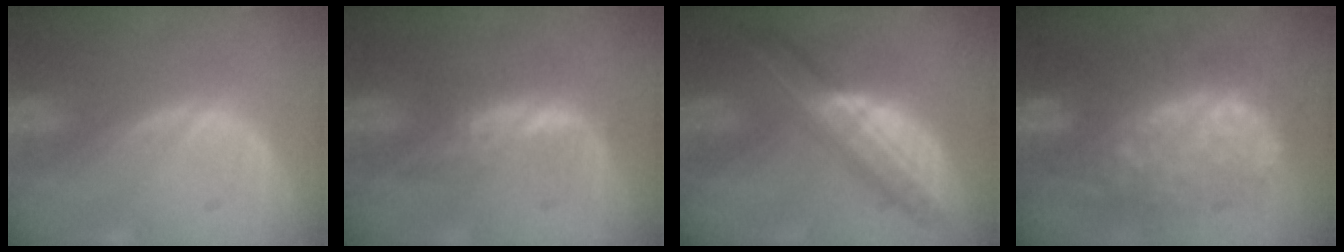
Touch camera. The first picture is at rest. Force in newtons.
{"total": 3.4, "press": 3.4, "slide": 0.2}
{"total": 8.1, "press": 8.1, "slide": 0.4}
{"total": 12.3, "press": 12.2, "slide": 1.3}